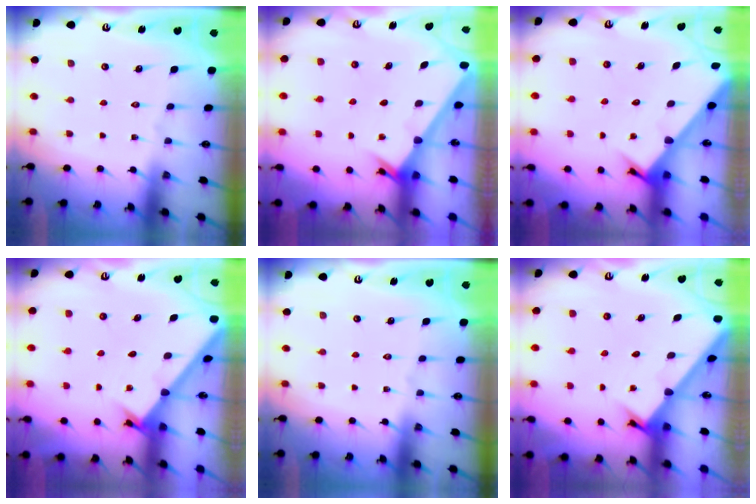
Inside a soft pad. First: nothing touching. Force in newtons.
{"total": 2.5, "press": 2.5, "slide": 0.2}
{"total": 3.5, "press": 3.5, "slide": 0.2}
{"total": 1.6, "press": 1.6, "slide": 0.2}
{"total": 0.0}
{"total": 2.1, "press": 2.1, "slide": 0.1}